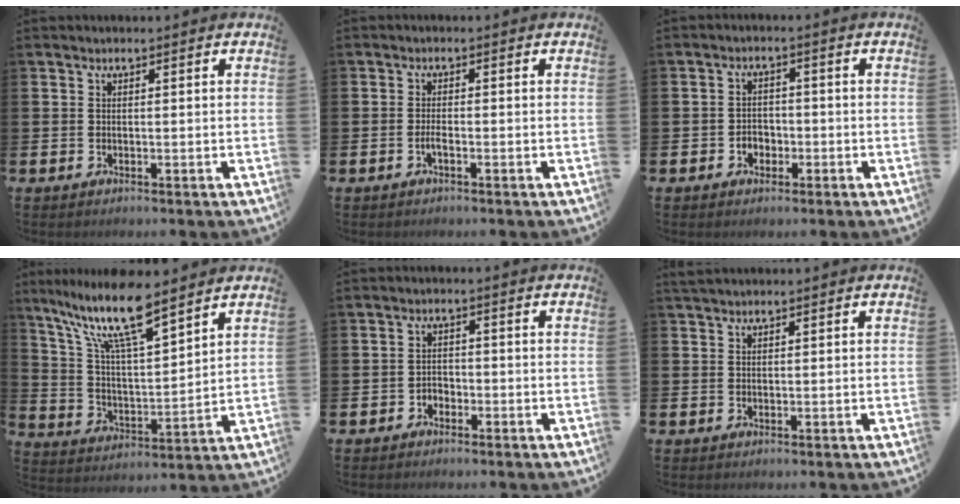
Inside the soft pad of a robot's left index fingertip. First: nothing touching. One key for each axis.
{"total": 1.3, "fx": -0.6, "fy": 0.3, "fz": 1.1, "tx": -0.030, "ty": 0.003, "tz": -0.010}
{"total": 2.3, "fx": -1.0, "fy": 1.9, "fz": 0.8, "tx": -0.011, "ty": 0.000, "tz": -0.026}
{"total": 12.0, "fx": 9.6, "fy": 2.1, "fz": 6.9, "tx": -0.162, "ty": -0.041, "tz": 0.167}
{"total": 1.7, "fx": -1.3, "fy": 1.1, "fz": 0.1, "tx": -0.015, "ty": 0.007, "tz": -0.027}
{"total": 1.2, "fx": 1.1, "fy": 0.3, "fz": 0.3, "tx": -0.005, "ty": 0.002, "tz": 0.020}